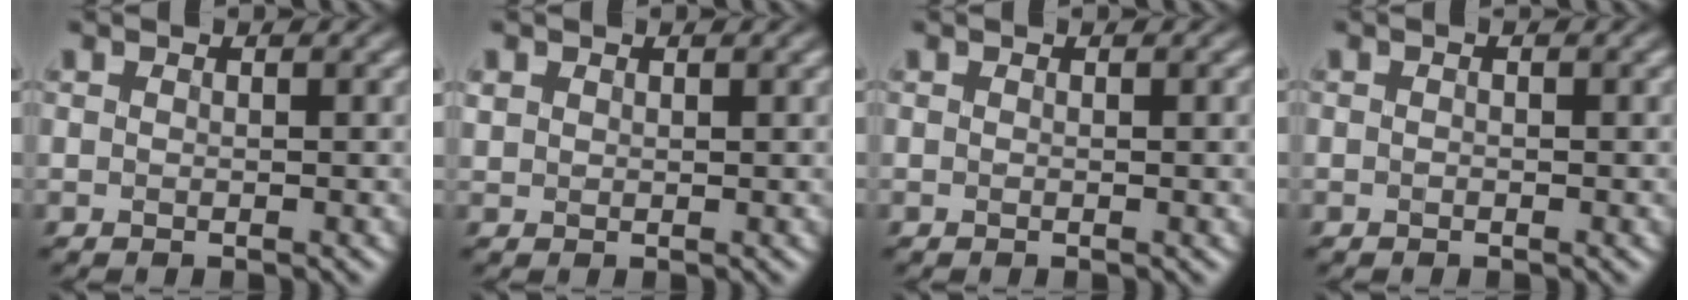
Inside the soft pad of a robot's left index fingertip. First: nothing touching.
{"total": 0.7, "force": [0.4, -0.2, -0.5], "torque": [-0.013, 0.002, 0.035]}
{"total": 0.0}
{"total": 0.6, "force": [-0.6, -0.2, 0.1], "torque": [-0.013, -0.006, -0.001]}